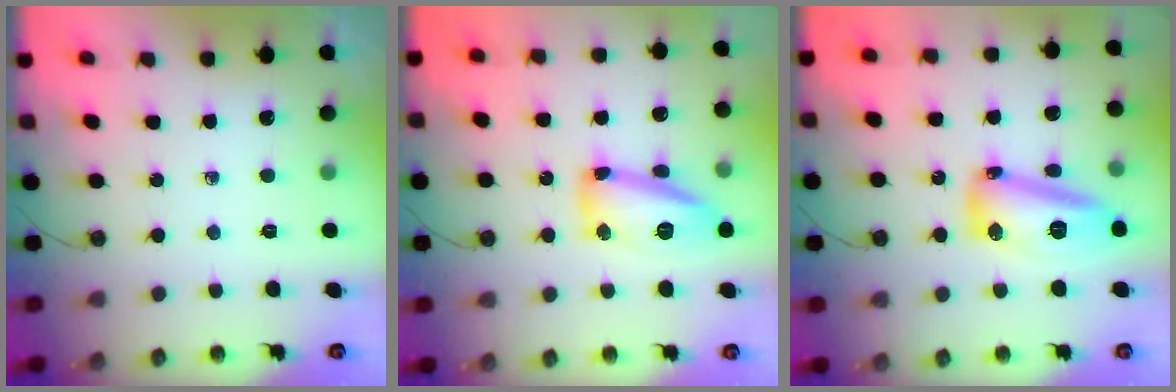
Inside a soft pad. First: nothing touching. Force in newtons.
{"total": 14.6, "press": 14.5, "slide": 0.7}
{"total": 22.0, "press": 19.3, "slide": 10.7}